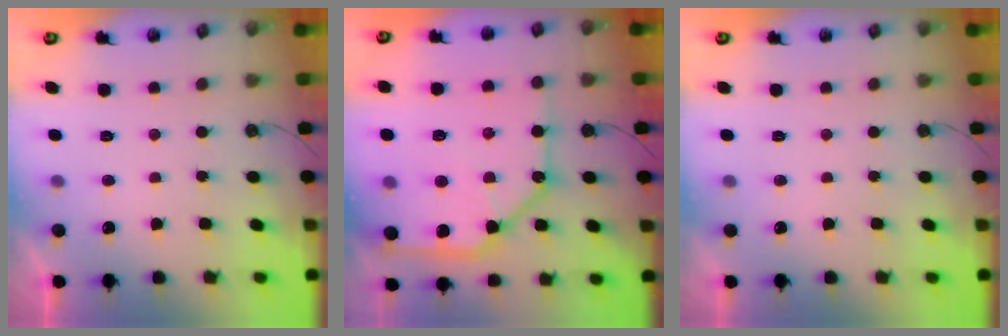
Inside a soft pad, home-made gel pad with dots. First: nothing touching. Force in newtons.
{"total": 21.9, "press": 21.8, "slide": 2.1}
{"total": 0.0}